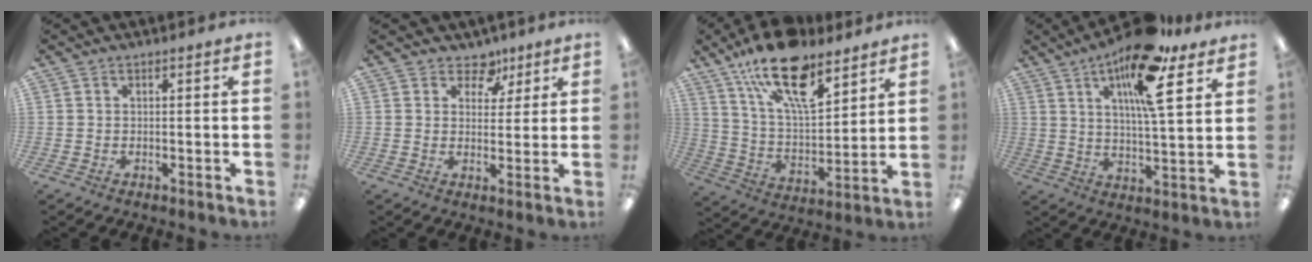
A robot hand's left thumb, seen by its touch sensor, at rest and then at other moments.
{"total": 6.5, "force": [3.8, 4.6, 2.5], "torque": [-0.025, -0.019, 0.065]}
{"total": 20.4, "force": [13.2, 8.3, 13.2], "torque": [-0.221, -0.069, 0.229]}
{"total": 15.8, "force": [9.6, 4.1, 11.9], "torque": [-0.194, -0.043, 0.154]}